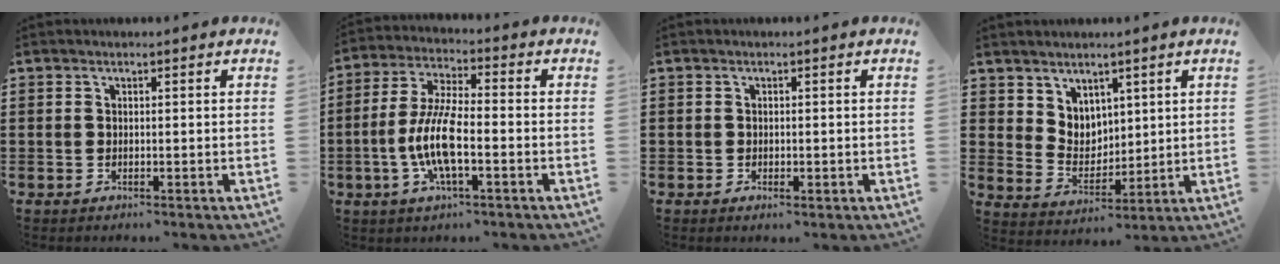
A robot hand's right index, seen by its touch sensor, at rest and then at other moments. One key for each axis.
{"total": 9.3, "fx": -2.5, "fy": 2.7, "fz": 8.6, "tx": -0.198, "ty": -0.015, "tz": -0.055}
{"total": 0.8, "fx": -0.3, "fy": 0.6, "fz": 0.5, "tx": -0.011, "ty": 0.000, "tz": -0.004}
{"total": 5.2, "fx": 3.7, "fy": 3.6, "fz": 0.3, "tx": -0.028, "ty": -0.003, "tz": 0.070}